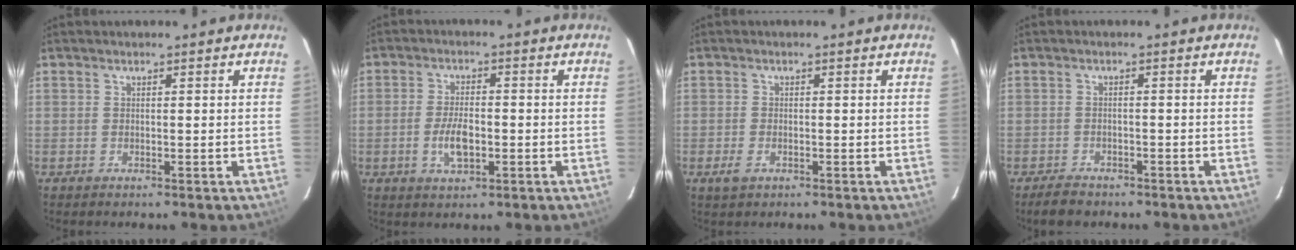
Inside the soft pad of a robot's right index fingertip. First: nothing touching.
{"total": 5.9, "force": [-1.7, 2.8, 4.9], "torque": [-0.100, -0.001, -0.028]}
{"total": 2.5, "force": [-1.3, 1.4, 1.6], "torque": [-0.033, -0.004, -0.023]}
{"total": 3.9, "force": [-3.1, 1.8, 1.3], "torque": [-0.035, 0.003, -0.051]}